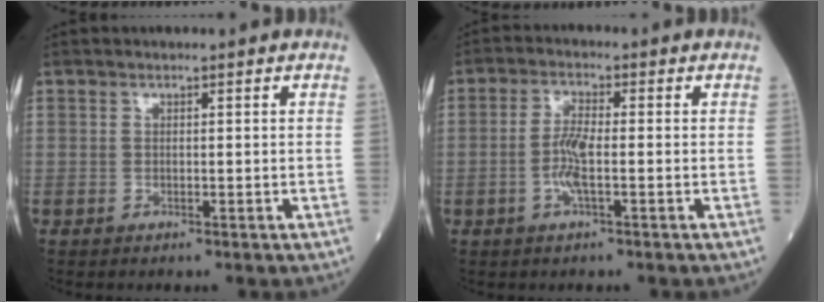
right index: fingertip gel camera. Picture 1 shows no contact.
{"total": 4.2, "force": [-1.0, 0.7, 4.0], "torque": [-0.089, 0.003, -0.019]}